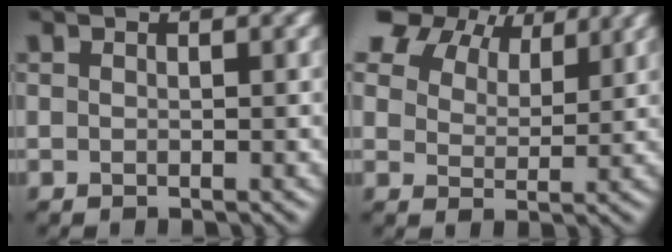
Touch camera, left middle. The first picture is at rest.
{"total": 7.6, "force": [6.0, 3.4, 3.1], "torque": [-0.067, 0.016, 0.099]}